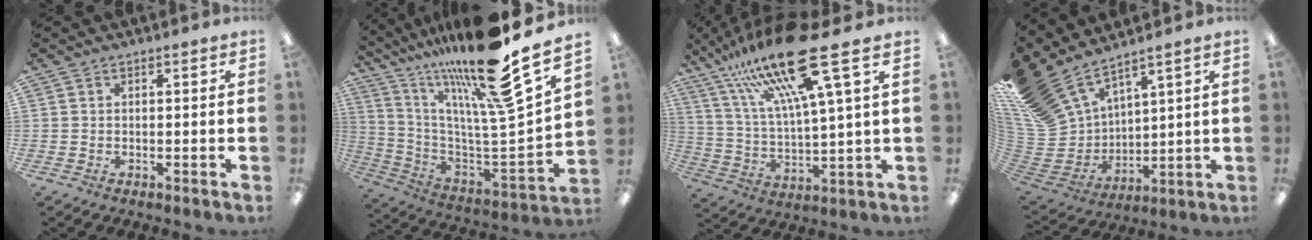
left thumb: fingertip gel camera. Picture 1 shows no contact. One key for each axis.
{"total": 22.3, "fx": 17.6, "fy": 1.0, "fz": 13.7, "tx": -0.208, "ty": -0.140, "tz": 0.266}
{"total": 23.1, "fx": 15.4, "fy": 3.5, "fz": 16.8, "tx": -0.327, "ty": -0.078, "tz": 0.239}
{"total": 16.5, "fx": 12.7, "fy": 8.2, "fz": 6.5, "tx": -0.170, "ty": -0.085, "tz": 0.246}